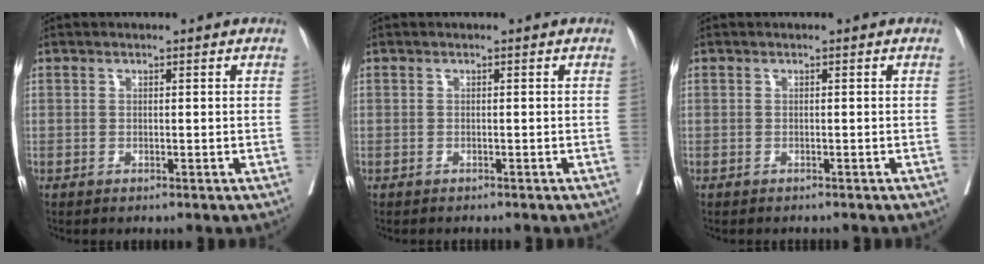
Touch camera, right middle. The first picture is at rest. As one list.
[{"total": 1.4, "force": [-1.3, 0.4, 0.3], "torque": [-0.010, -0.003, -0.019]}, {"total": 1.2, "force": [-1.2, 0.4, 0.2], "torque": [-0.008, -0.002, -0.017]}]